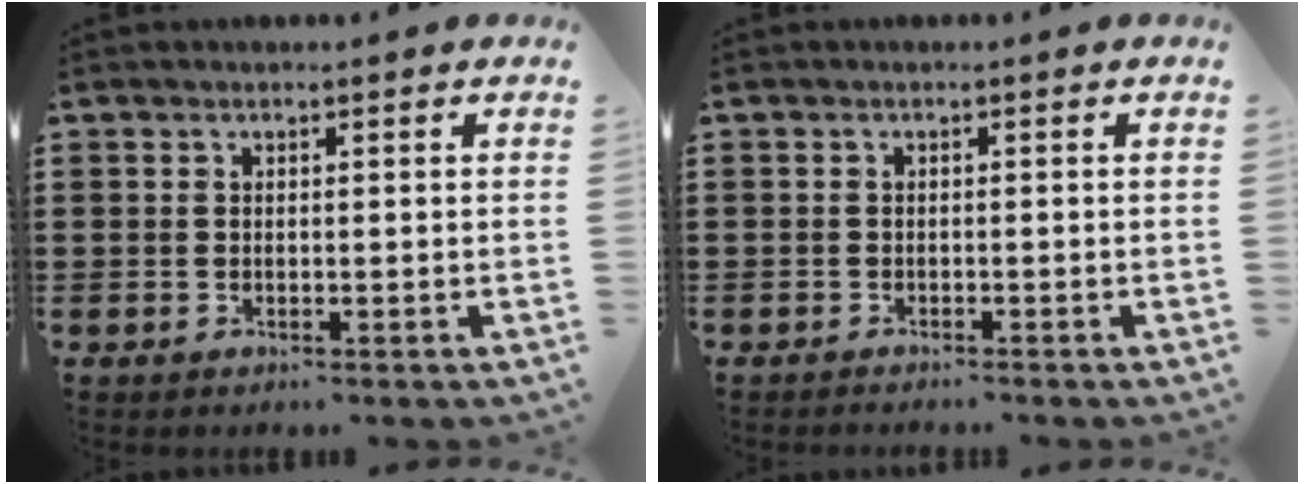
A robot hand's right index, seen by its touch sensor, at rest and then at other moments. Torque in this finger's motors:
{"motor_torque": [-1.07, 1.07, -0.33, -0.11]}